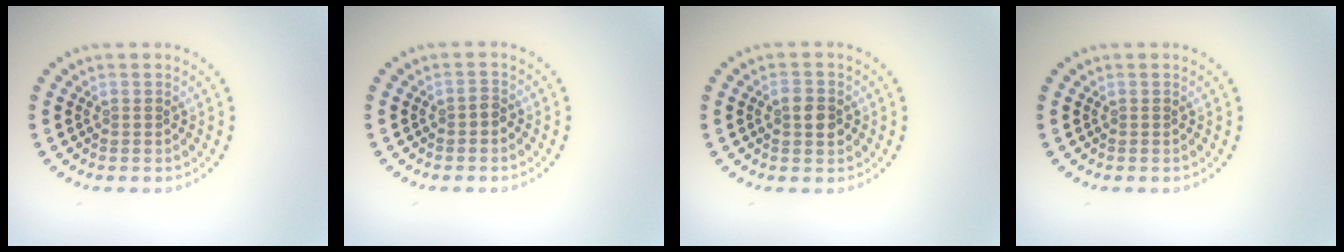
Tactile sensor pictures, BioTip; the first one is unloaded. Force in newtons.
{"total": 0.8, "press": 0.7, "slide": 0.4}
{"total": 2.5, "press": 2.5, "slide": 0.1}
{"total": 0.0}